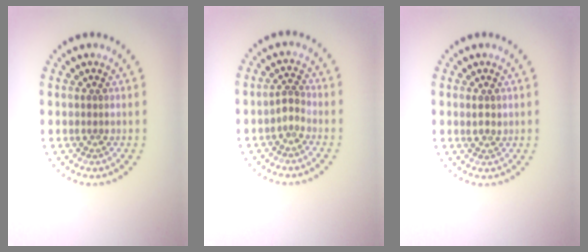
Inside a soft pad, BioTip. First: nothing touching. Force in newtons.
{"total": 1.4, "press": 1.0, "slide": 0.9}
{"total": 1.2, "press": 1.2, "slide": 0.3}